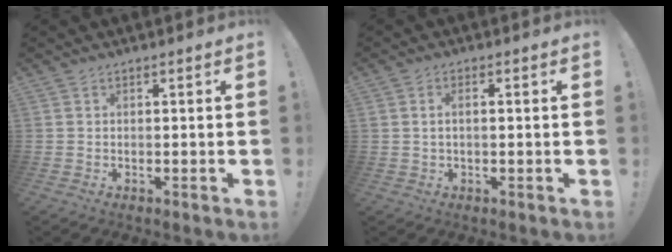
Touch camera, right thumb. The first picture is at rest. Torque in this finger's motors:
{"motor_torque": [-0.13, 0.37, 0.16, -0.27, 0.03]}